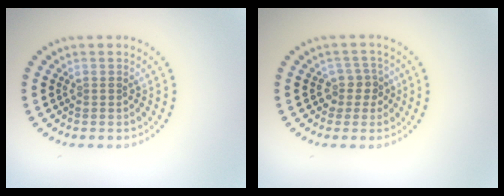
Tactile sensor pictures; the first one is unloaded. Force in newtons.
{"total": 2.1, "press": 1.7, "slide": 1.2}